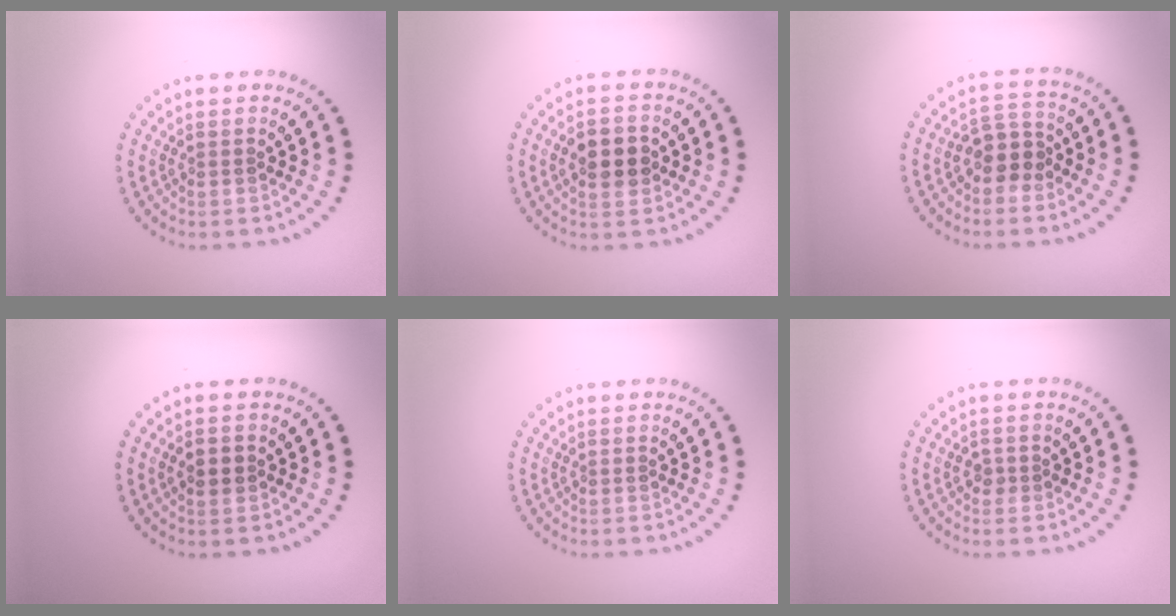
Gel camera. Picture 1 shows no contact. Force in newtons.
{"total": 3.8, "press": 3.8, "slide": 0.1}
{"total": 2.9, "press": 2.5, "slide": 1.4}
{"total": 2.3, "press": 2.3, "slide": 0.2}
{"total": 0.0}
{"total": 0.8, "press": 0.8, "slide": 0.3}